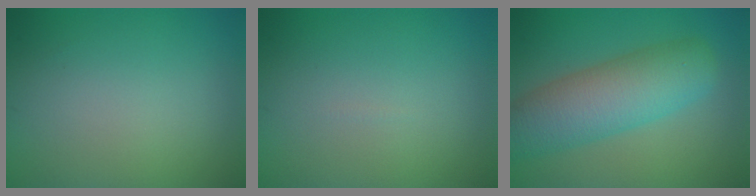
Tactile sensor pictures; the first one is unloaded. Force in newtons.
{"total": 0.0}
{"total": 7.2, "press": 7.2, "slide": 0.4}